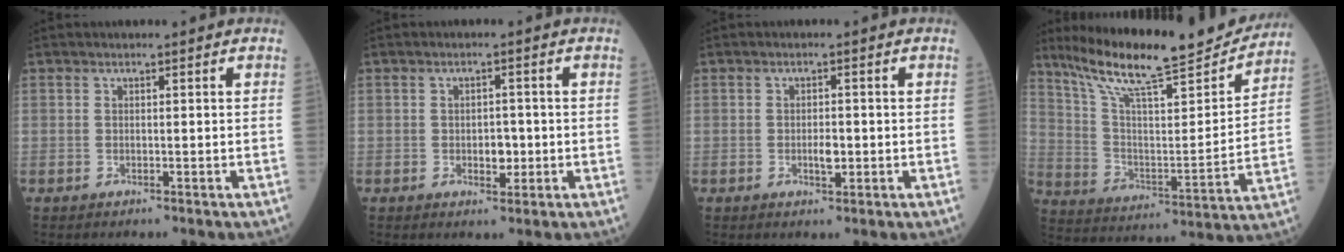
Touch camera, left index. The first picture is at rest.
{"total": 2.7, "force": [-0.6, 1.6, 2.1], "torque": [-0.028, 0.003, -0.005]}
{"total": 2.2, "force": [-0.5, 0.9, 1.9], "torque": [-0.034, 0.001, -0.006]}
{"total": 22.3, "force": [19.5, 2.2, 10.6], "torque": [-0.182, -0.013, 0.306]}